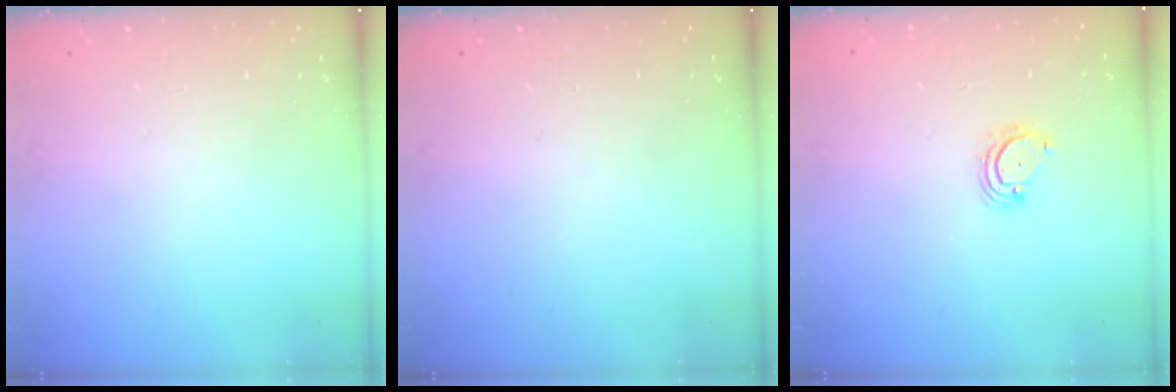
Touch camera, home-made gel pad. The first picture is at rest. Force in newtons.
{"total": 0.0}
{"total": 3.2, "press": 3.2, "slide": 0.3}